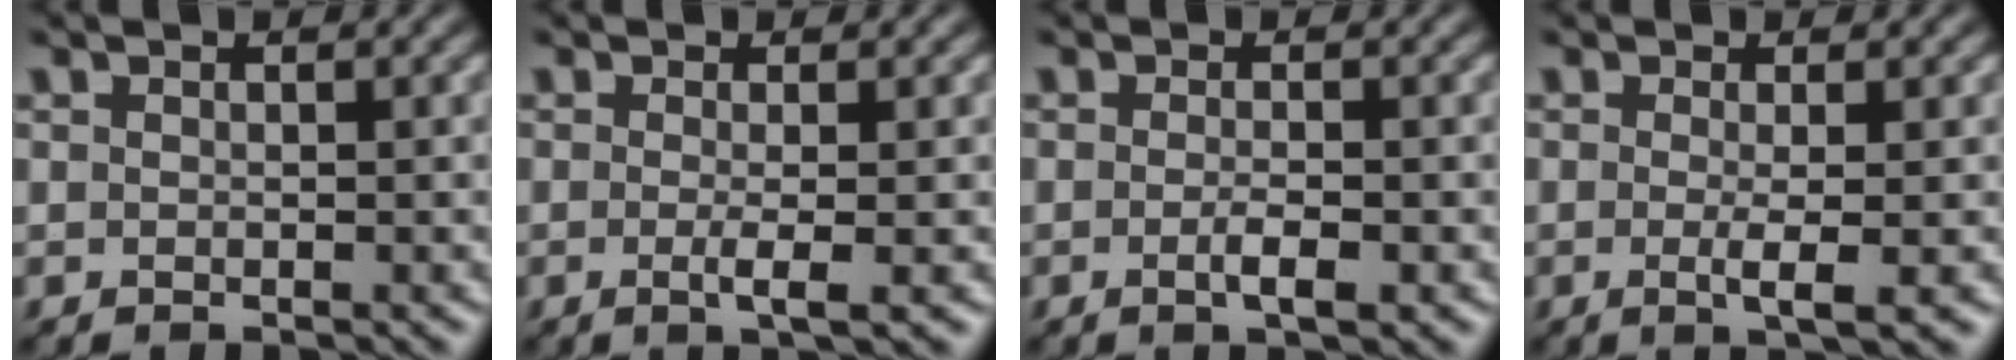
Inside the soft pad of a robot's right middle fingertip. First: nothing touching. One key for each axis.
{"total": 1.8, "fx": -0.4, "fy": 0.2, "fz": 1.8, "tx": -0.033, "ty": -0.006, "tz": -0.008}
{"total": 1.8, "fx": -0.6, "fy": 0.4, "fz": 1.6, "tx": -0.027, "ty": -0.002, "tz": -0.012}
{"total": 2.2, "fx": -0.4, "fy": 0.2, "fz": 2.2, "tx": -0.040, "ty": -0.007, "tz": -0.007}